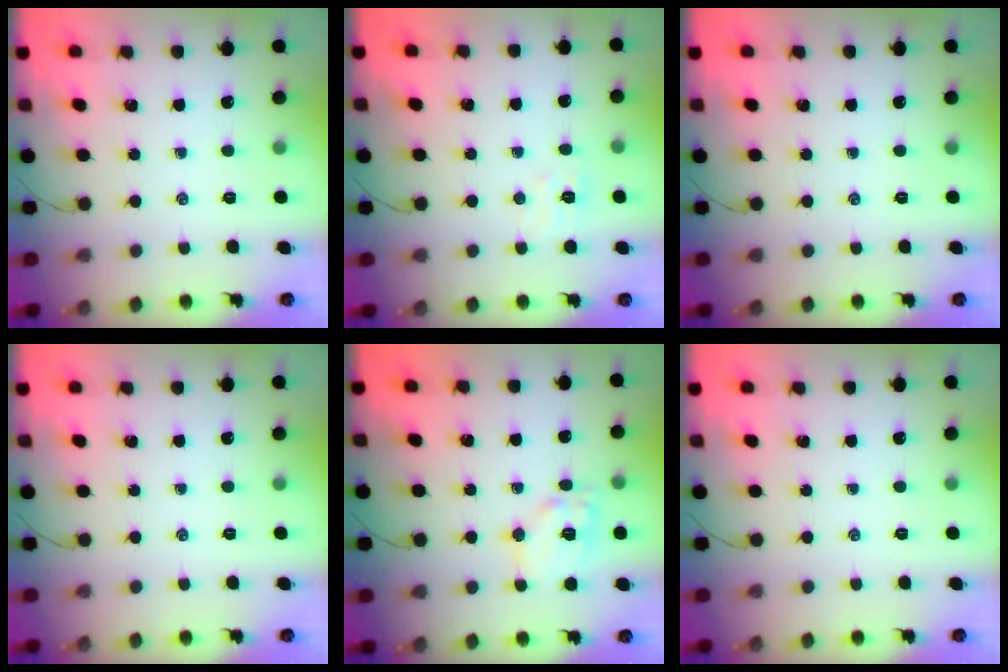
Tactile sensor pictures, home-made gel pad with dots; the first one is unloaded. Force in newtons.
{"total": 4.6, "press": 4.5, "slide": 0.9}
{"total": 0.0}
{"total": 0.0}
{"total": 11.1, "press": 11.0, "slide": 1.5}
{"total": 0.0}